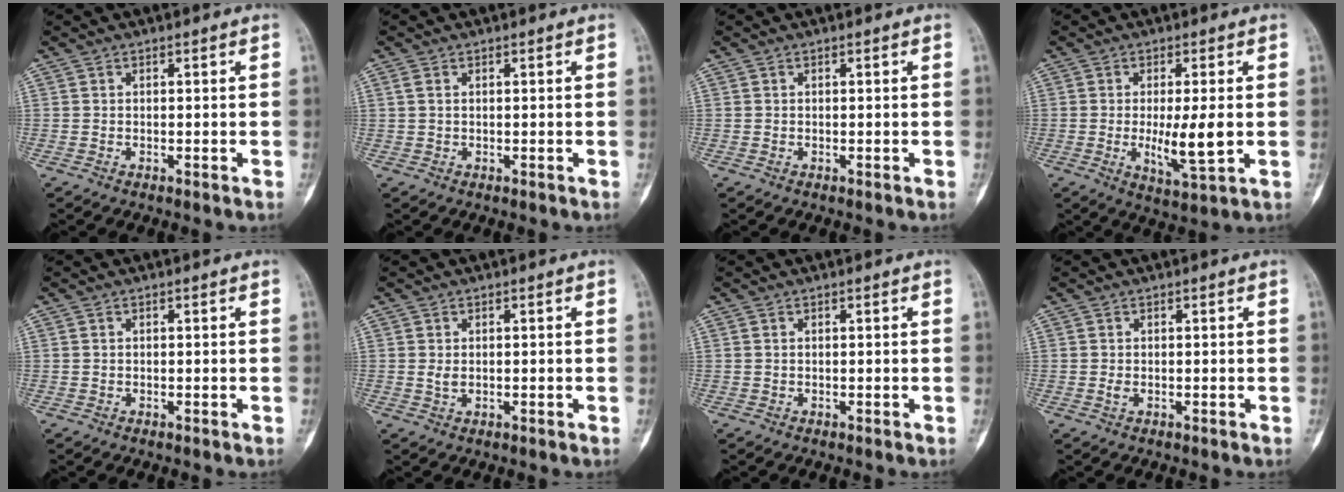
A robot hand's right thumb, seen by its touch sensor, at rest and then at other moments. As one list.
[{"total": 1.2, "force": [0.4, 0.7, 0.9], "torque": [-0.026, 0.005, 0.012]}, {"total": 0.0}, {"total": 8.2, "force": [-0.5, 1.8, 8.0], "torque": [-0.137, -0.019, -0.006]}, {"total": 0.0}, {"total": 1.3, "force": [0.1, 0.8, 1.0], "torque": [-0.015, -0.001, 0.006]}, {"total": 0.0}, {"total": 0.7, "force": [-0.1, 0.4, 0.6], "torque": [-0.016, -0.002, -0.003]}]